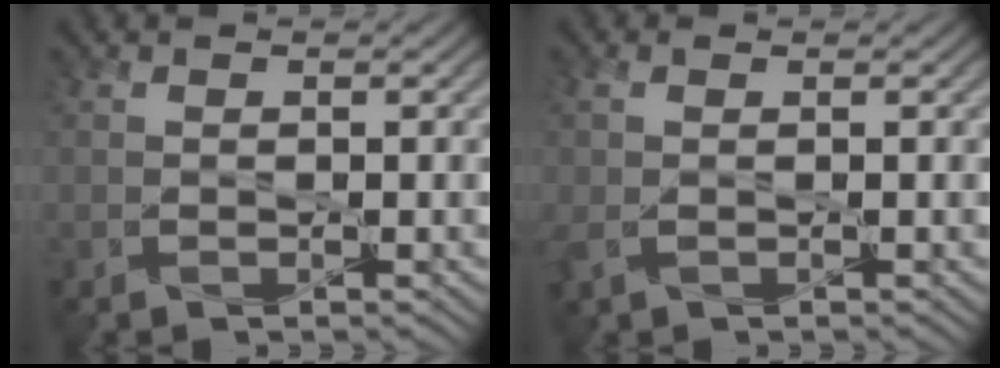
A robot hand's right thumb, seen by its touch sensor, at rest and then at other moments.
{"total": 2.8, "force": [-0.1, 1.8, 2.2], "torque": [-0.072, -0.003, -0.006]}